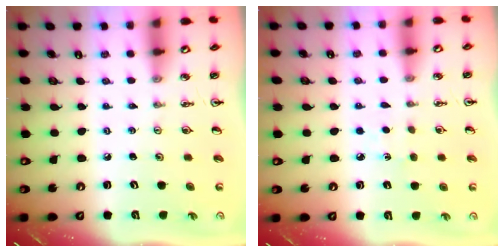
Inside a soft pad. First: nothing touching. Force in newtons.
{"total": 3.8, "press": 3.8, "slide": 0.5}